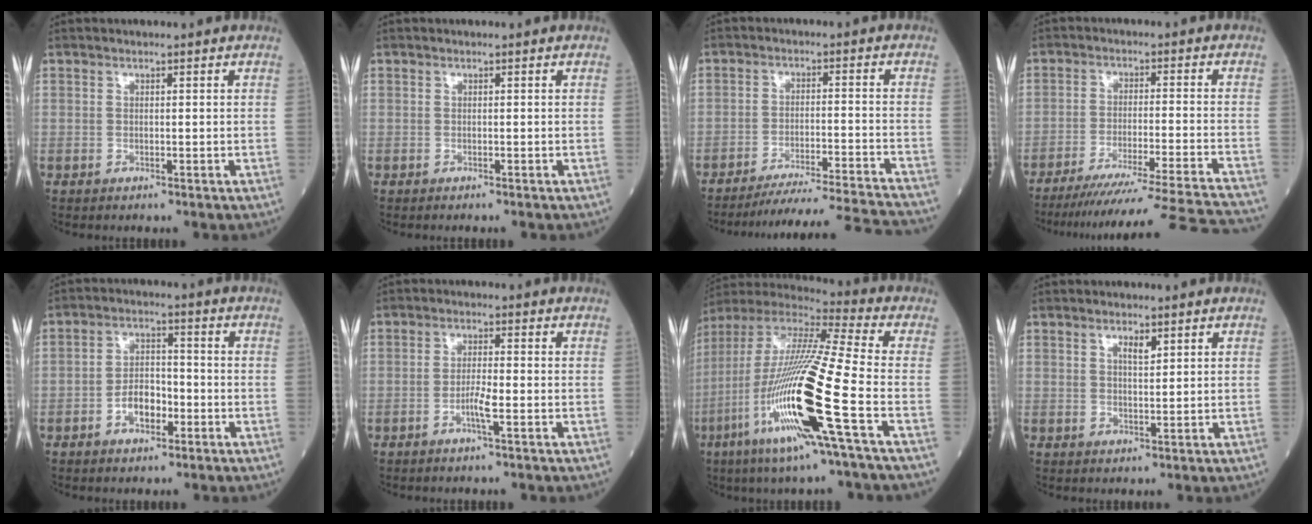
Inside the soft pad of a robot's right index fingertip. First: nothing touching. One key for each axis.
{"total": 1.1, "fx": -1.0, "fy": 0.0, "fz": 0.5, "tx": -0.002, "ty": 0.001, "tz": -0.013}
{"total": 18.2, "fx": -17.3, "fy": -1.9, "fz": 5.1, "tx": -0.059, "ty": -0.024, "tz": -0.244}
{"total": 25.0, "fx": -23.2, "fy": -2.4, "fz": 9.1, "tx": -0.081, "ty": -0.057, "tz": -0.315}
{"total": 5.2, "fx": -2.1, "fy": 2.9, "fz": 3.8, "tx": -0.072, "ty": 0.011, "tz": -0.037}
{"total": 2.8, "fx": -1.2, "fy": 0.0, "fz": 2.6, "tx": -0.053, "ty": -0.002, "tz": -0.023}
{"total": 22.2, "fx": -7.1, "fy": 0.1, "fz": 21.0, "tx": -0.448, "ty": -0.036, "tz": -0.143}
{"total": 2.0, "fx": 1.2, "fy": 0.4, "fz": 1.6, "tx": -0.029, "ty": -0.001, "tz": 0.021}